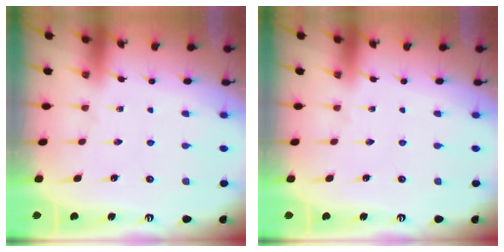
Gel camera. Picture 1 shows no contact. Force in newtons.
{"total": 0.0}